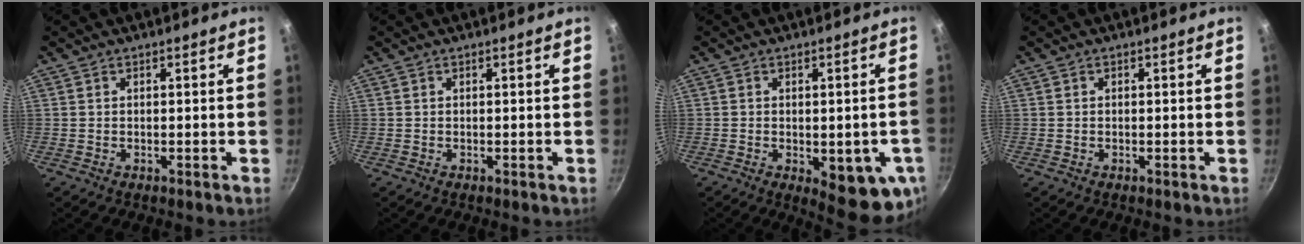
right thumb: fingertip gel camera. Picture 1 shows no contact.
{"total": 0.0}
{"total": 12.2, "force": [-3.4, 4.9, 10.7], "torque": [-0.099, -0.011, -0.035]}
{"total": 0.0}